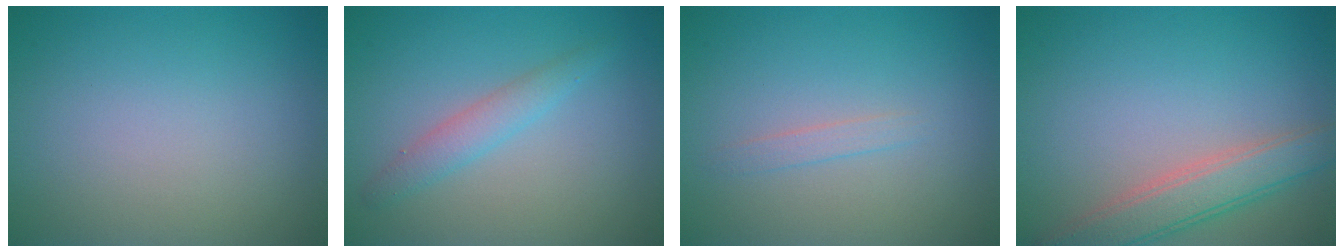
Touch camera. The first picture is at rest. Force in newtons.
{"total": 2.9, "press": 2.9, "slide": 0.4}
{"total": 0.9, "press": 0.8, "slide": 0.1}
{"total": 4.1, "press": 4.1, "slide": 0.2}